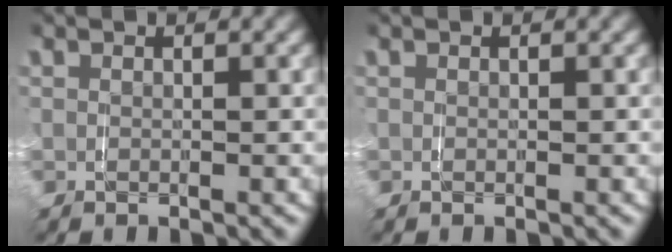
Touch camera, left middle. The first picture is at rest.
{"total": 0.0}